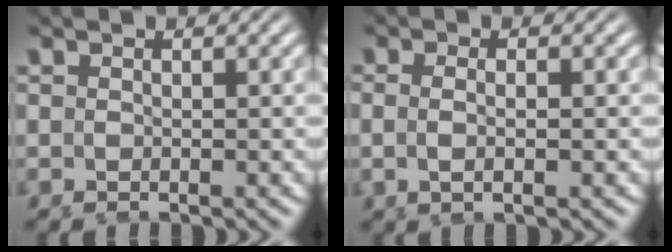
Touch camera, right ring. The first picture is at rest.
{"total": 1.9, "force": [-0.6, 0.5, 1.7], "torque": [-0.039, -0.005, -0.011]}